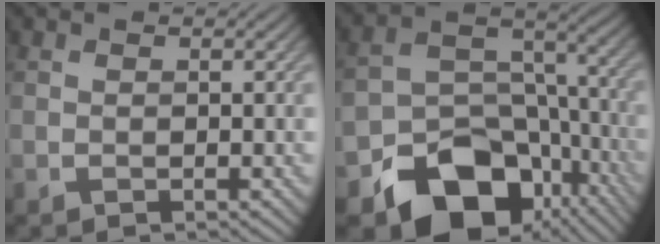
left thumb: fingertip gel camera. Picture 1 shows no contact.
{"total": 14.9, "force": [-8.1, 10.5, 6.9], "torque": [-0.125, -0.037, -0.128]}